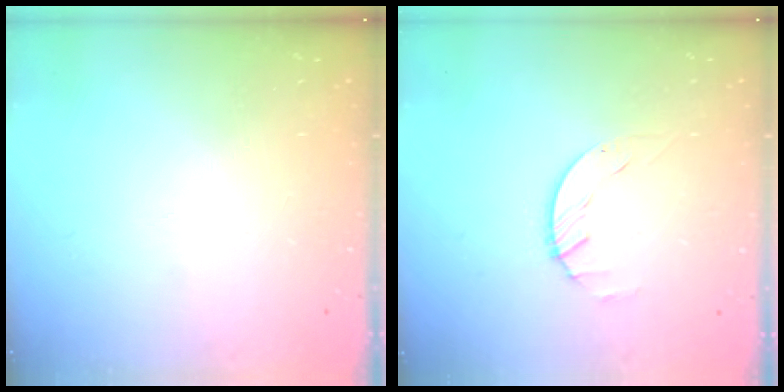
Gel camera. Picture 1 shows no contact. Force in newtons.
{"total": 1.5, "press": 1.5, "slide": 0.2}